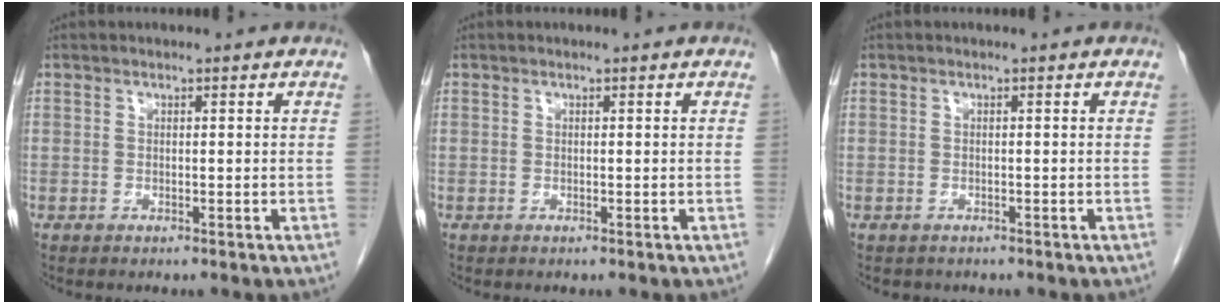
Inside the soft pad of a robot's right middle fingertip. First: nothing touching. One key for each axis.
{"total": 0.0}
{"total": 1.3, "fx": -1.1, "fy": 0.7, "fz": 0.1, "tx": -0.011, "ty": 0.001, "tz": -0.013}